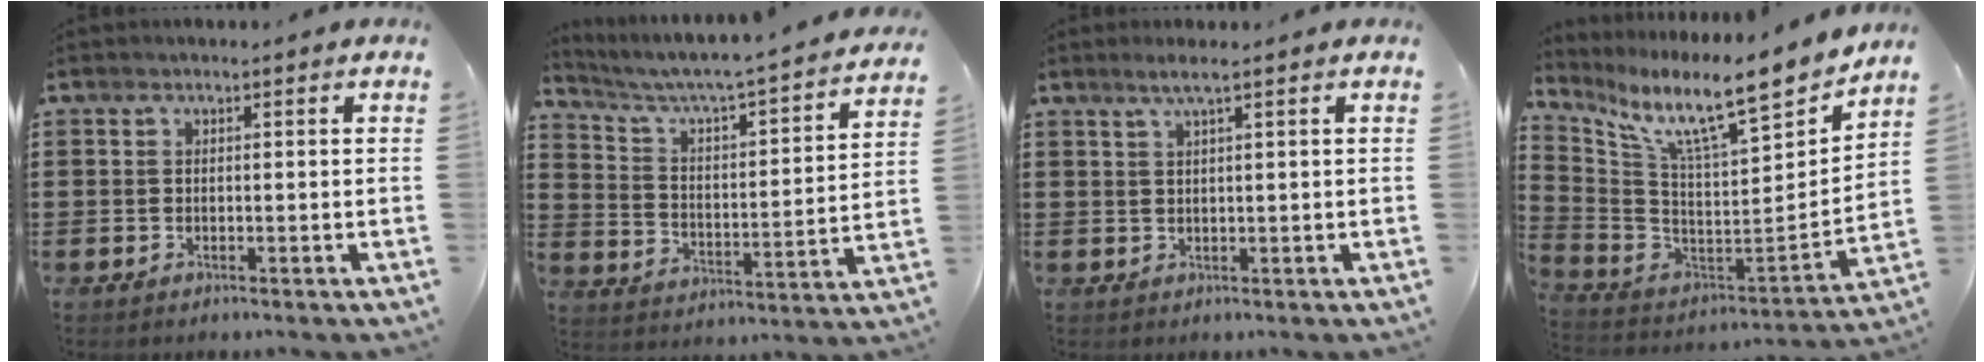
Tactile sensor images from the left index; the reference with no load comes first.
{"total": 3.8, "force": [3.3, 0.0, 1.9], "torque": [-0.055, -0.039, 0.041]}
{"total": 2.2, "force": [1.3, -0.2, 1.7], "torque": [-0.036, -0.001, 0.023]}
{"total": 11.3, "force": [8.3, 1.3, 7.5], "torque": [-0.153, -0.071, 0.130]}